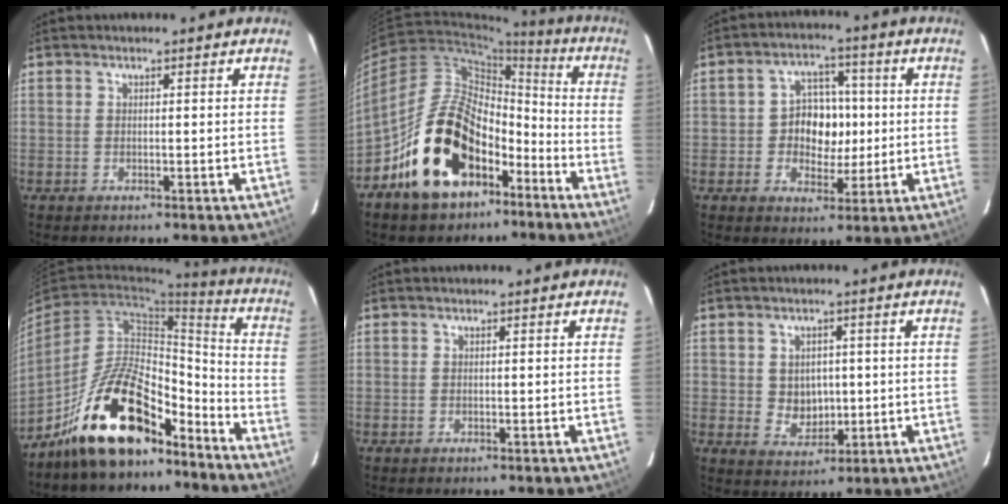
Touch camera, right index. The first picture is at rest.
{"total": 18.6, "force": [-10.5, 11.1, 10.5], "torque": [-0.194, 0.030, -0.157]}
{"total": 8.2, "force": [-0.4, 6.8, 4.4], "torque": [-0.085, 0.018, -0.004]}
{"total": 17.5, "force": [-12.9, 6.8, 9.8], "torque": [-0.179, 0.030, -0.212]}
{"total": 0.0}
{"total": 5.0, "force": [0.3, 4.4, 2.3], "torque": [-0.041, 0.004, 0.015]}